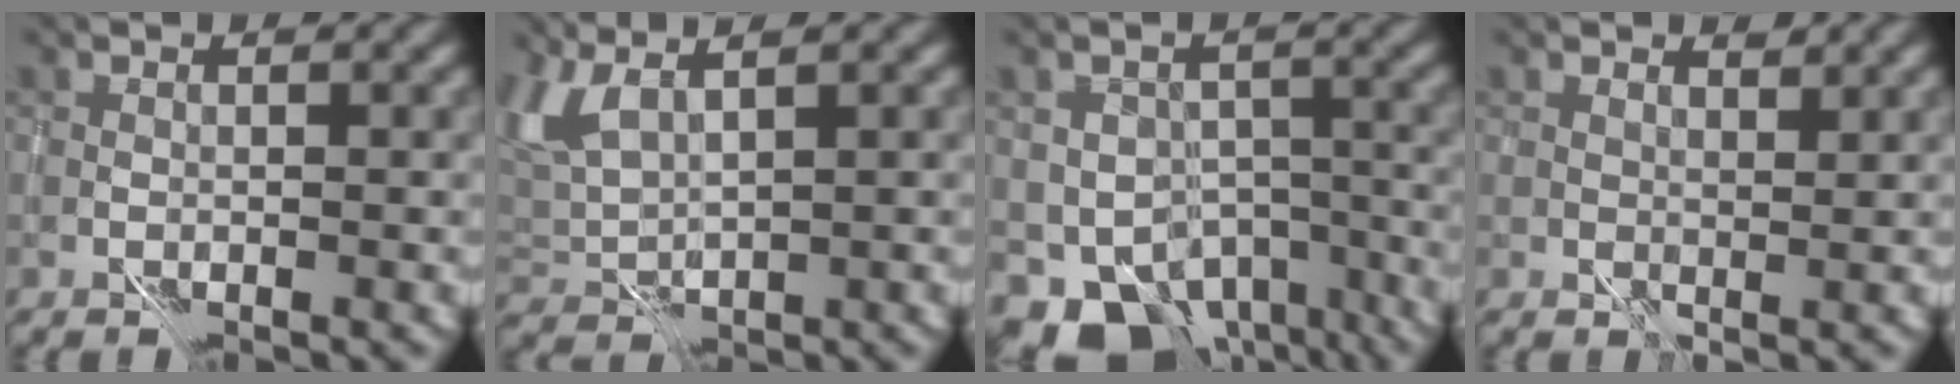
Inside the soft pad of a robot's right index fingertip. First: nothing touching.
{"total": 5.5, "force": [3.0, 2.1, 4.0], "torque": [-0.106, 0.008, 0.059]}
{"total": 8.6, "force": [-5.6, 5.4, 3.6], "torque": [-0.040, -0.006, -0.063]}
{"total": 2.2, "force": [2.1, -0.1, 0.2], "torque": [-0.001, 0.003, 0.035]}